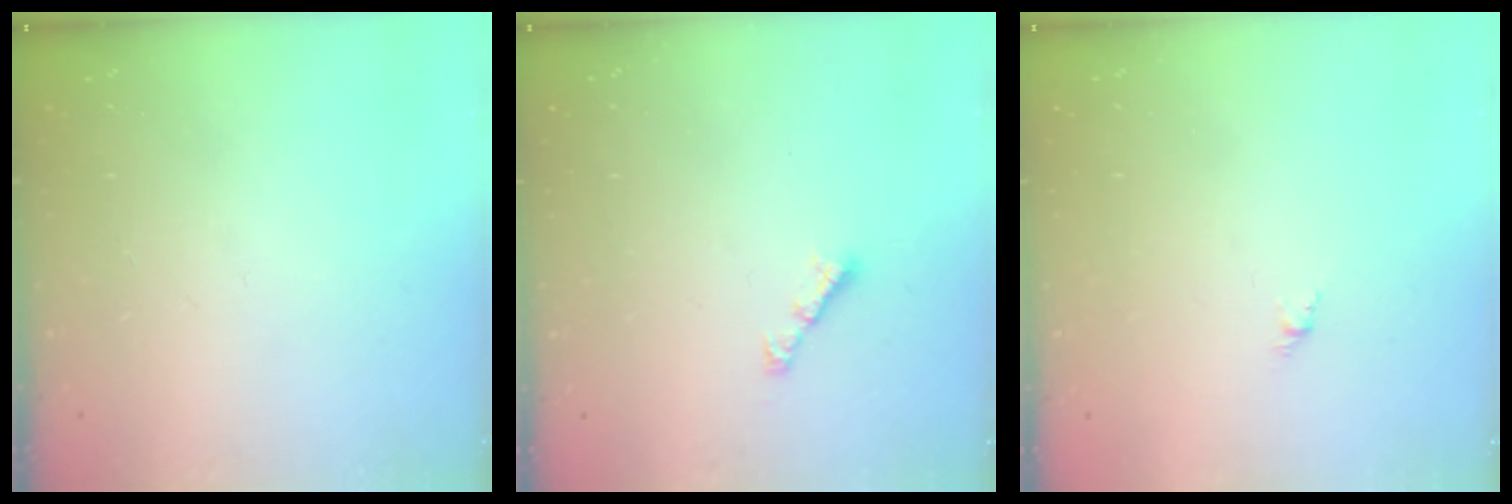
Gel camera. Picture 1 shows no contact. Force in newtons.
{"total": 2.8, "press": 2.8, "slide": 0.7}
{"total": 1.6, "press": 1.5, "slide": 0.5}